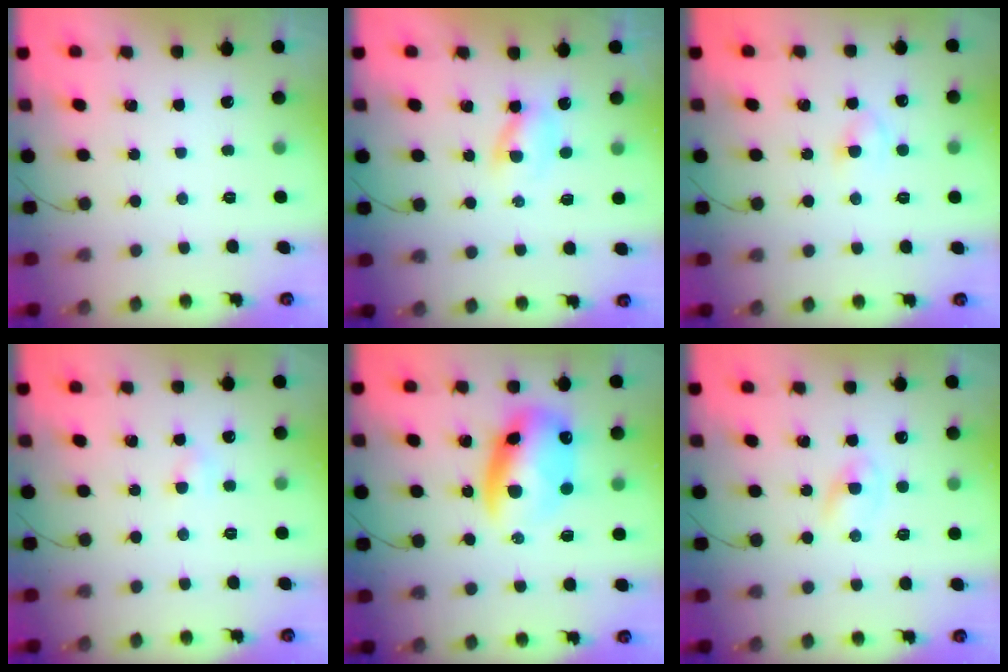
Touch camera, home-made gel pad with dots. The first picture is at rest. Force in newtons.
{"total": 2.3, "press": 2.0, "slide": 1.1}
{"total": 2.5, "press": 2.3, "slide": 1.0}
{"total": 3.0, "press": 2.8, "slide": 1.0}
{"total": 12.0, "press": 11.6, "slide": 3.2}
{"total": 2.6, "press": 2.3, "slide": 1.1}